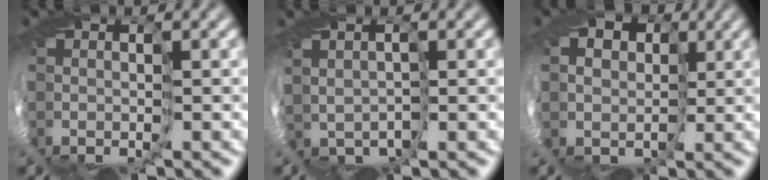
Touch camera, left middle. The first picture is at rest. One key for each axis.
{"total": 1.0, "fx": 0.6, "fy": 0.7, "fz": -0.3, "tx": -0.001, "ty": 0.004, "tz": 0.018}
{"total": 8.7, "fx": 3.5, "fy": 7.0, "fz": 3.8, "tx": -0.071, "ty": 0.031, "tz": 0.039}